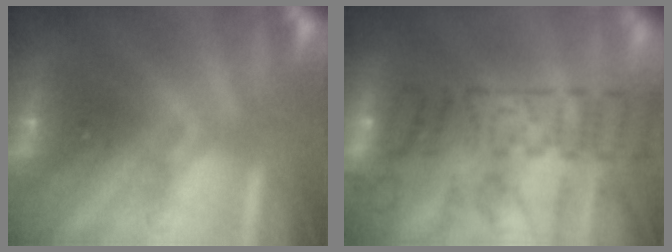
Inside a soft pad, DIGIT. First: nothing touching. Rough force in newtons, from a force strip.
{"total": 8.7}